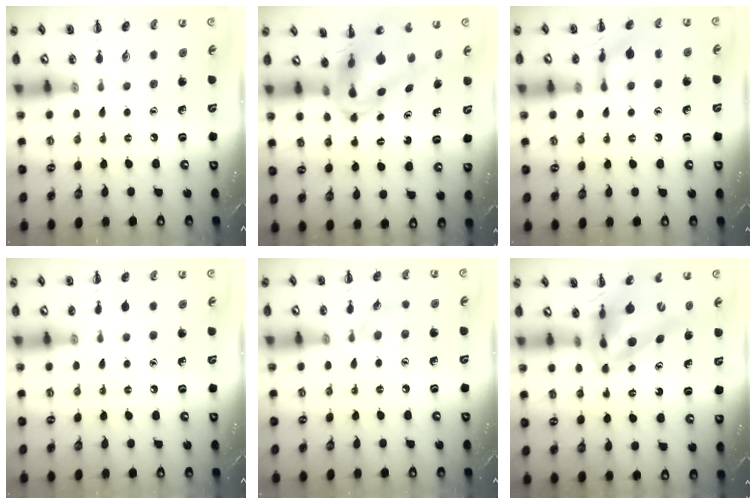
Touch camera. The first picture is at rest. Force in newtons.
{"total": 8.3, "press": 7.9, "slide": 2.5}
{"total": 9.5, "press": 9.5, "slide": 0.5}
{"total": 3.2, "press": 3.0, "slide": 1.2}
{"total": 5.7, "press": 5.2, "slide": 2.3}
{"total": 11.4, "press": 10.9, "slide": 3.3}